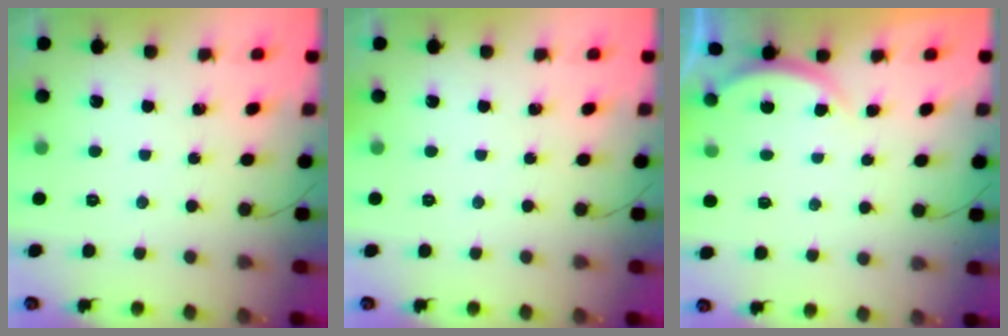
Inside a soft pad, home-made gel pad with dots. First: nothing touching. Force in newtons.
{"total": 0.0}
{"total": 2.8, "press": 2.8, "slide": 0.6}